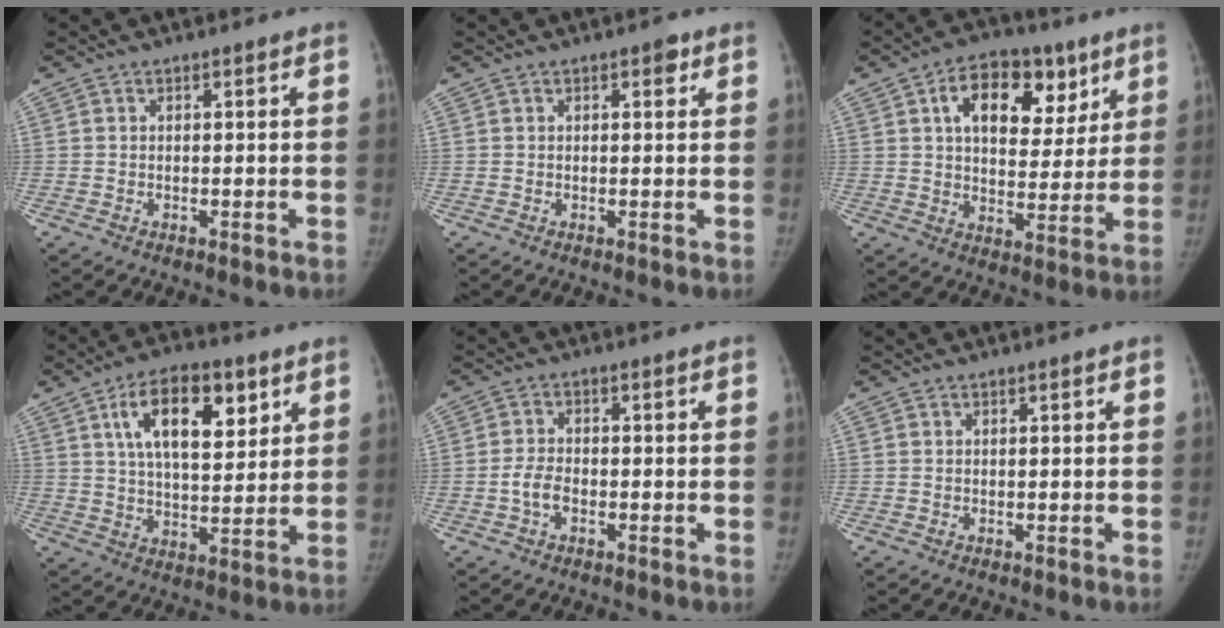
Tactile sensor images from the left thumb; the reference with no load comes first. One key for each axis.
{"total": 1.6, "fx": 0.8, "fy": 0.8, "fz": 1.1, "tx": -0.008, "ty": 0.000, "tz": 0.009}
{"total": 16.0, "fx": 7.1, "fy": 9.8, "fz": 10.5, "tx": -0.116, "ty": -0.011, "tz": 0.114}
{"total": 15.1, "fx": 6.5, "fy": 7.3, "fz": 11.5, "tx": -0.154, "ty": -0.021, "tz": 0.110}
{"total": 3.5, "fx": -1.2, "fy": 2.1, "fz": 2.5, "tx": -0.051, "ty": 0.013, "tz": -0.025}
{"total": 0.0}